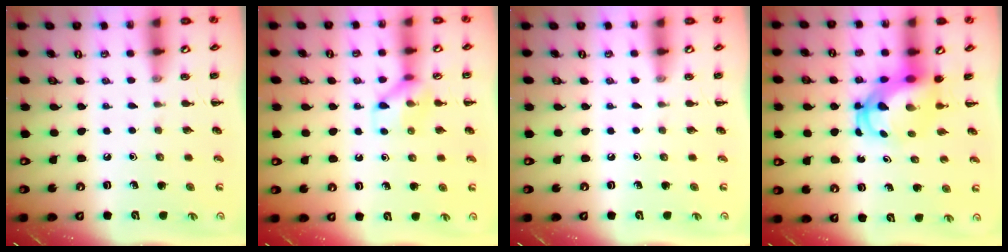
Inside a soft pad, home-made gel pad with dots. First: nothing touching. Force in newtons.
{"total": 8.7, "press": 8.7, "slide": 0.3}
{"total": 0.0}
{"total": 5.1, "press": 5.0, "slide": 0.5}